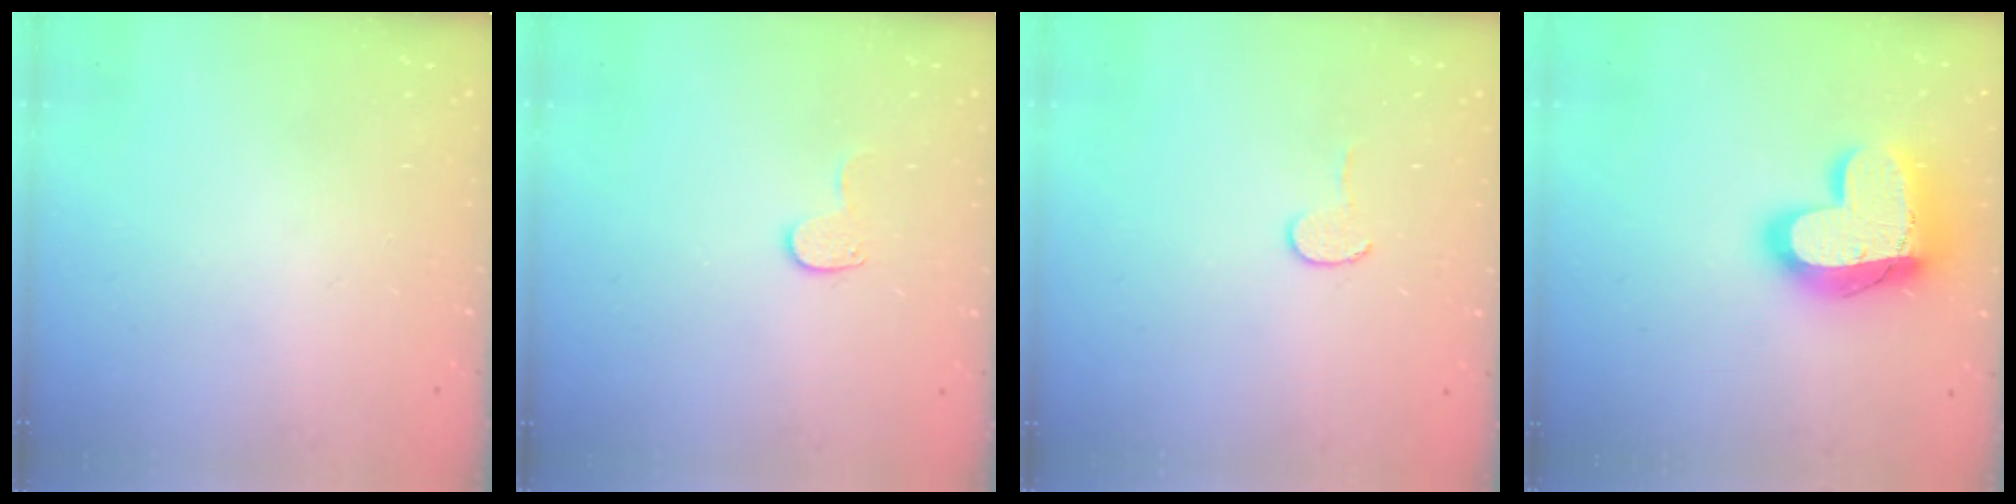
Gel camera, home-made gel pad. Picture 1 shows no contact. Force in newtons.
{"total": 6.4, "press": 6.4, "slide": 0.5}
{"total": 4.1, "press": 4.1, "slide": 0.4}
{"total": 19.7, "press": 19.7, "slide": 1.4}